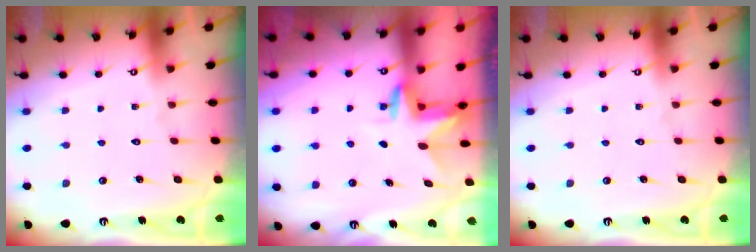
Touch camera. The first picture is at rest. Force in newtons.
{"total": 3.2, "press": 3.2, "slide": 0.3}
{"total": 0.0}